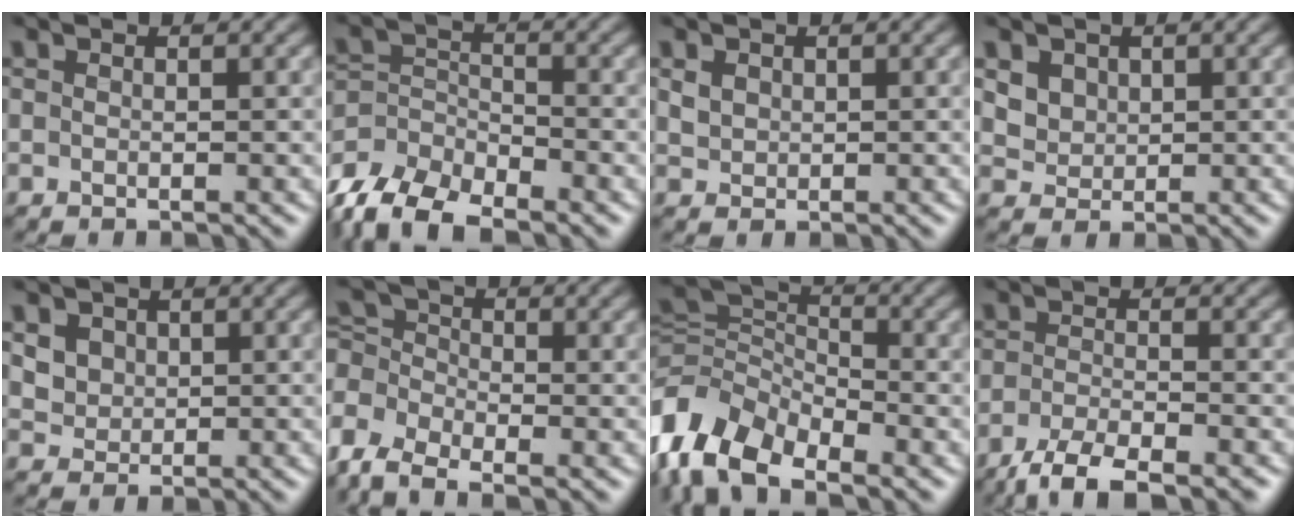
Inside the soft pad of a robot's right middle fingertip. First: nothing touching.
{"total": 9.3, "force": [-7.9, 3.4, 3.5], "torque": [-0.064, -0.017, -0.146]}
{"total": 0.9, "force": [0.4, 0.8, 0.1], "torque": [-0.008, -0.003, 0.014]}
{"total": 2.2, "force": [1.2, 1.8, 0.5], "torque": [-0.024, -0.009, 0.027]}
{"total": 2.3, "force": [1.1, 1.9, 0.6], "torque": [-0.024, -0.006, 0.026]}
{"total": 6.3, "force": [-4.4, 3.0, 3.3], "torque": [-0.080, -0.007, -0.097]}
{"total": 8.9, "force": [-5.8, 5.0, 4.6], "torque": [-0.095, -0.005, -0.130]}
{"total": 5.0, "force": [-4.1, 0.9, 2.8], "torque": [-0.049, -0.011, -0.079]}